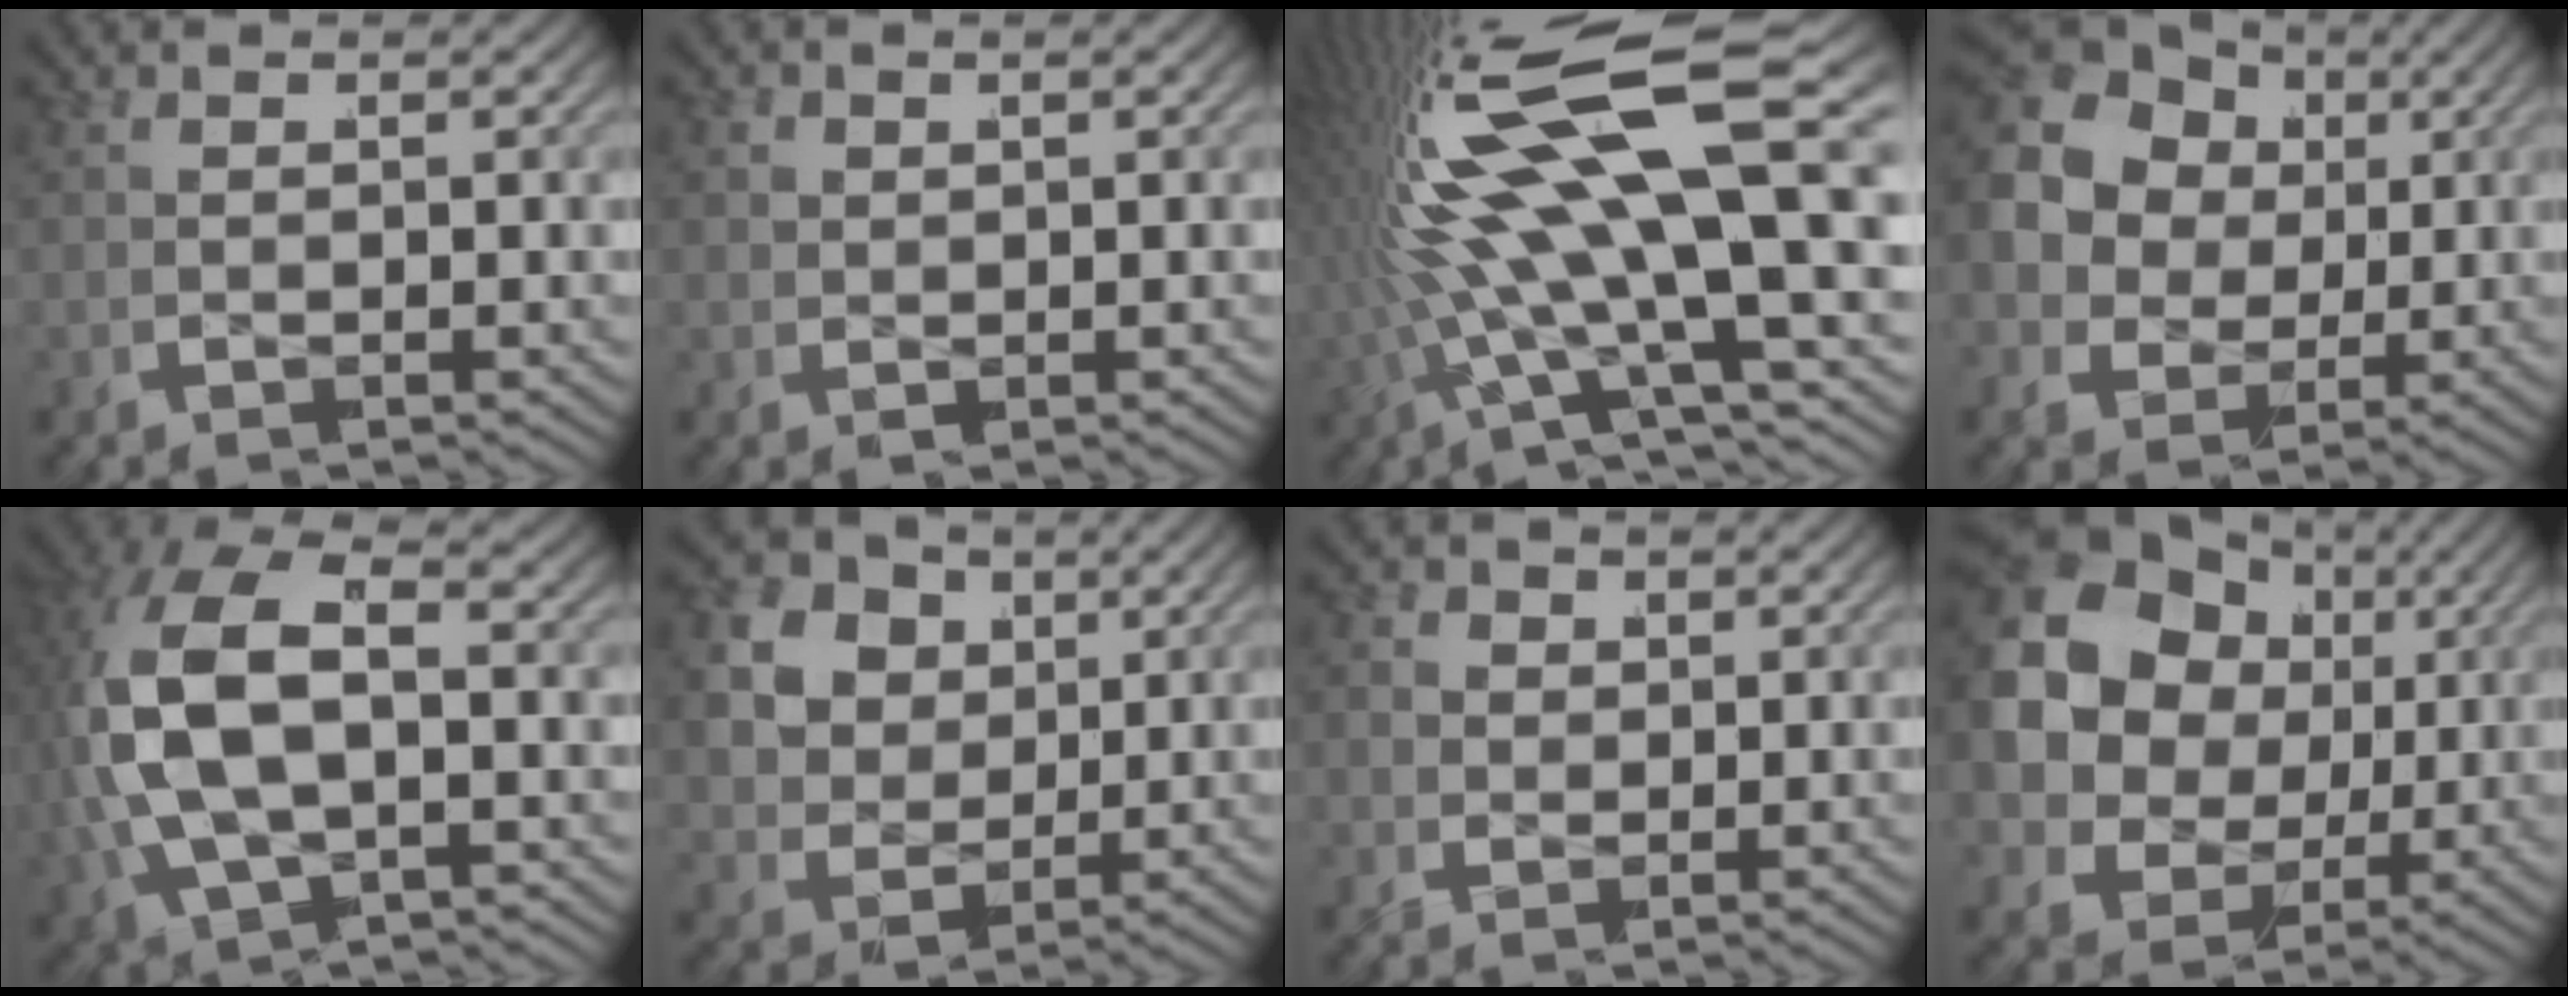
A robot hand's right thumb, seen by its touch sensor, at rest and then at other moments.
{"total": 0.9, "force": [0.3, 0.9, 0.1], "torque": [-0.011, -0.001, 0.008]}
{"total": 13.0, "force": [0.1, 5.4, 11.8], "torque": [-0.260, 0.009, 0.001]}
{"total": 12.3, "force": [1.8, 9.8, 7.2], "torque": [-0.194, -0.015, 0.027]}
{"total": 13.0, "force": [-0.3, 8.4, 9.9], "torque": [-0.265, -0.022, 0.006]}
{"total": 13.5, "force": [1.9, 11.6, 6.6], "torque": [-0.177, -0.016, 0.017]}
{"total": 2.7, "force": [0.1, 2.5, 1.0], "torque": [-0.030, -0.009, 0.001]}
{"total": 17.2, "force": [1.7, 13.2, 10.9], "torque": [-0.258, -0.011, 0.018]}